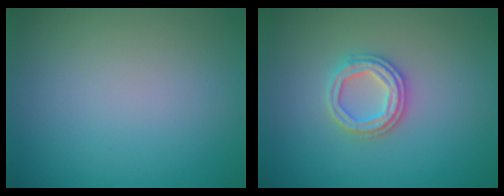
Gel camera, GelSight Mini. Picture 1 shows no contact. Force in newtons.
{"total": 2.8, "press": 2.6, "slide": 1.0}